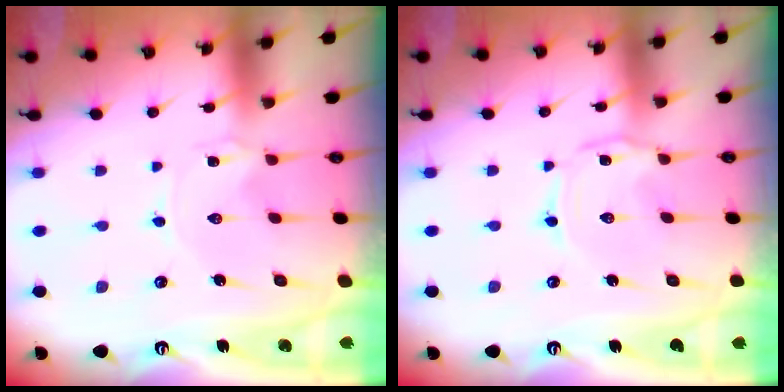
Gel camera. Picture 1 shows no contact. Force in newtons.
{"total": 1.4, "press": 1.4, "slide": 0.1}